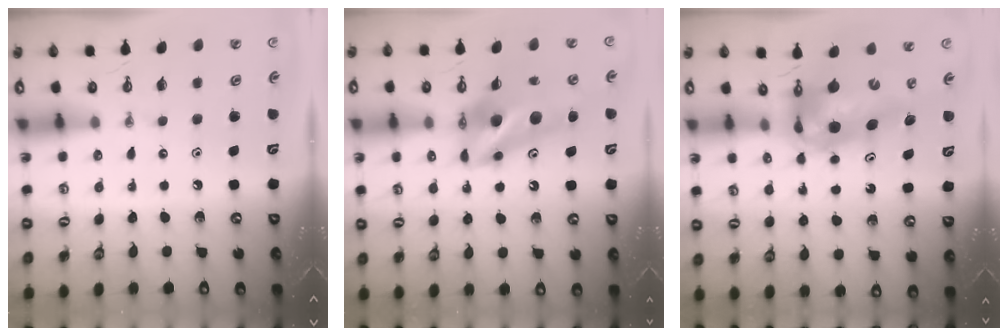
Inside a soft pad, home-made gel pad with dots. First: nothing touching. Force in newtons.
{"total": 12.8, "press": 12.8, "slide": 1.3}
{"total": 11.2, "press": 10.9, "slide": 2.6}